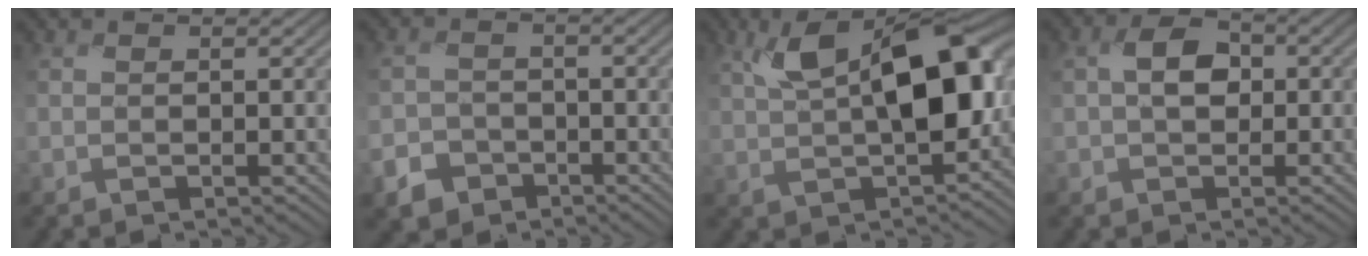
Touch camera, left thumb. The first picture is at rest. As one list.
[{"total": 6.1, "force": [-4.1, 4.4, 0.8], "torque": [-0.023, -0.018, -0.083]}, {"total": 13.5, "force": [2.9, 6.5, 11.5], "torque": [-0.197, 0.005, 0.051]}, {"total": 4.9, "force": [0.0, 3.5, 3.4], "torque": [-0.070, 0.010, -0.008]}]